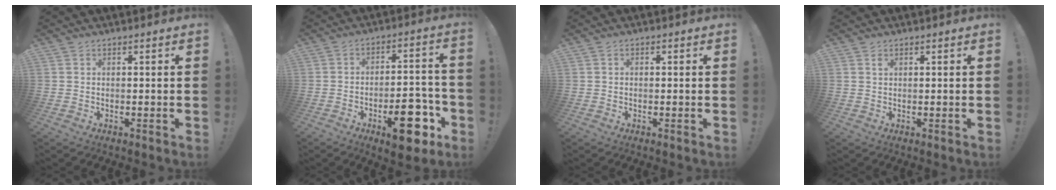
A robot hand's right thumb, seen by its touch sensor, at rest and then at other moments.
{"total": 15.2, "force": [-7.4, 7.1, 11.2], "torque": [-0.124, 0.053, -0.108]}
{"total": 0.5, "force": [-0.3, 0.4, 0.2], "torque": [-0.005, 0.002, -0.005]}
{"total": 0.9, "force": [0.5, 0.6, 0.5], "torque": [-0.004, -0.001, 0.007]}